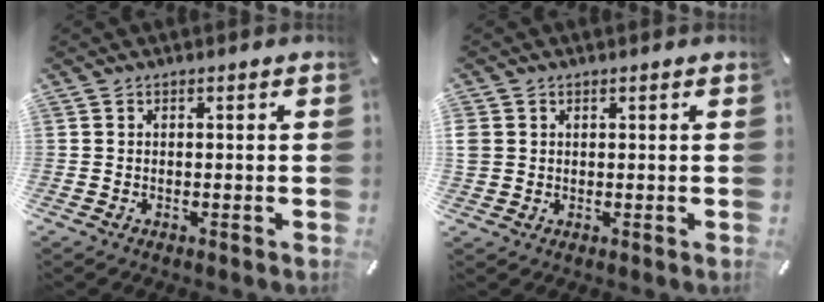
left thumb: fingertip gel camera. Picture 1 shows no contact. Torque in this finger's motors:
{"motor_torque": [0.76, 0.91, 0.20, -0.26, 0.00]}